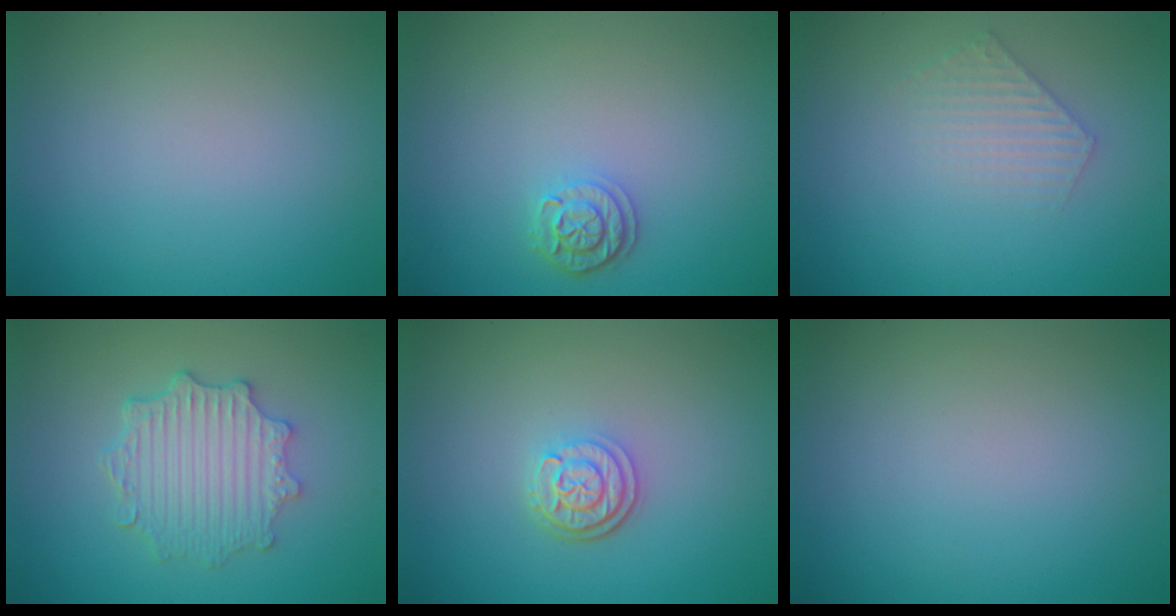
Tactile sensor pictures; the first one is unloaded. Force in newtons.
{"total": 2.1, "press": 1.9, "slide": 0.9}
{"total": 1.9, "press": 1.9, "slide": 0.3}
{"total": 4.6, "press": 3.8, "slide": 2.6}
{"total": 2.9, "press": 2.4, "slide": 1.7}
{"total": 0.0}